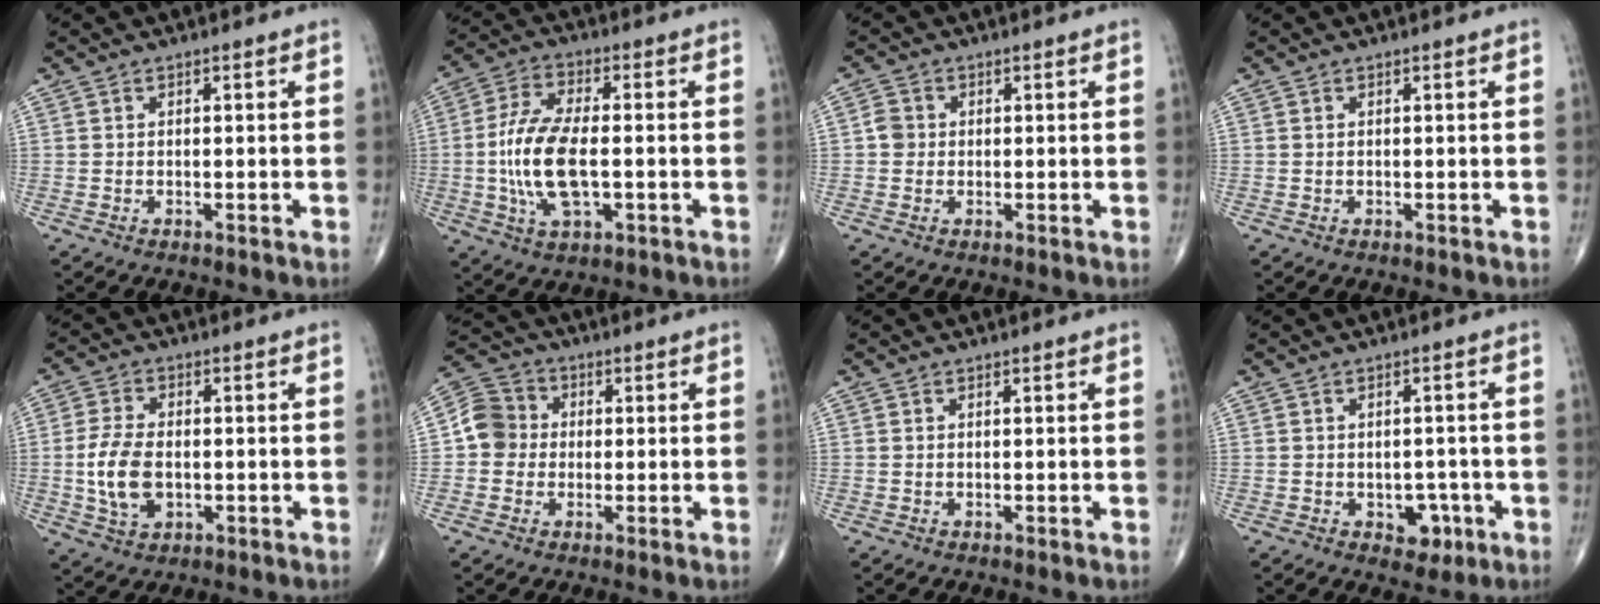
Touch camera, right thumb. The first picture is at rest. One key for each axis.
{"total": 13.3, "fx": -1.5, "fy": 6.2, "fz": 11.7, "tx": -0.239, "ty": 0.012, "tz": -0.027}
{"total": 2.5, "fx": -0.1, "fy": 2.3, "fz": 1.0, "tx": -0.003, "ty": 0.007, "tz": -0.006}
{"total": 0.0}
{"total": 8.6, "fx": -1.1, "fy": 5.3, "fz": 6.7, "tx": -0.131, "ty": 0.005, "tz": -0.017}
{"total": 6.9, "fx": -0.4, "fy": 6.4, "fz": 2.6, "tx": -0.028, "ty": 0.025, "tz": -0.021}
{"total": 0.0}
{"total": 4.6, "fx": -1.7, "fy": 3.3, "fz": 2.7, "tx": -0.006, "ty": 0.014, "tz": -0.016}